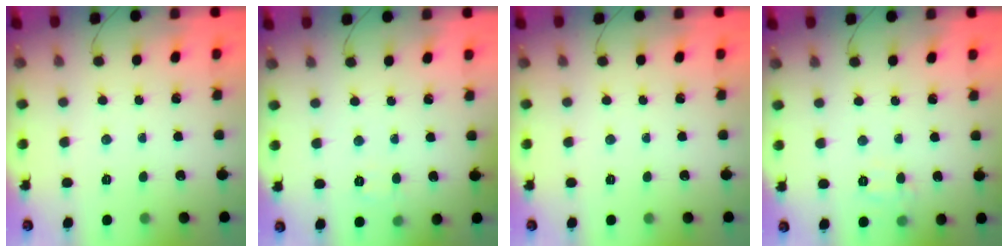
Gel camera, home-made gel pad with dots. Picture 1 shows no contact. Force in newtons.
{"total": 2.9, "press": 2.5, "slide": 1.4}
{"total": 0.0}
{"total": 6.3, "press": 6.1, "slide": 1.5}